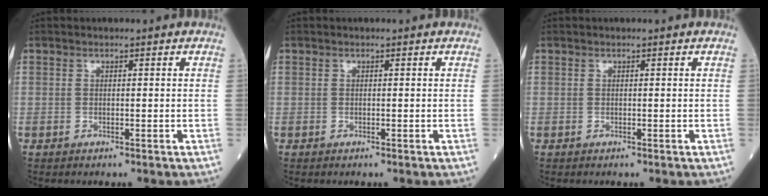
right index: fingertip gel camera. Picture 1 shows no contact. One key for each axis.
{"total": 0.0}
{"total": 0.0}